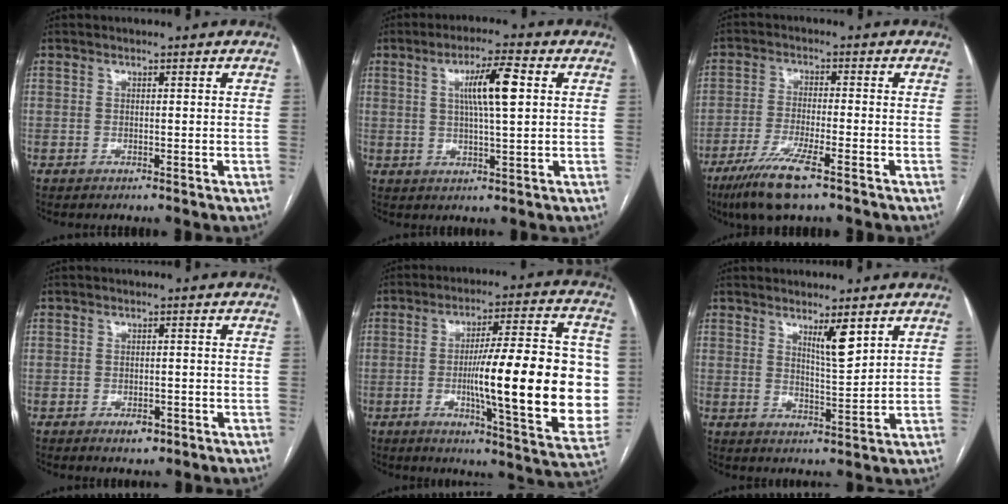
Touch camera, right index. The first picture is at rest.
{"total": 7.6, "force": [1.9, 0.5, 7.4], "torque": [-0.131, 0.006, 0.032]}
{"total": 8.7, "force": [-5.7, 0.6, 6.6], "torque": [-0.128, -0.023, -0.101]}
{"total": 2.2, "force": [-1.2, 1.2, 1.4], "torque": [-0.016, 0.002, -0.009]}
{"total": 22.5, "force": [-1.5, 3.0, 22.3], "torque": [-0.276, 0.011, -0.016]}
{"total": 4.7, "force": [2.9, 0.4, 3.7], "torque": [-0.064, -0.012, 0.054]}